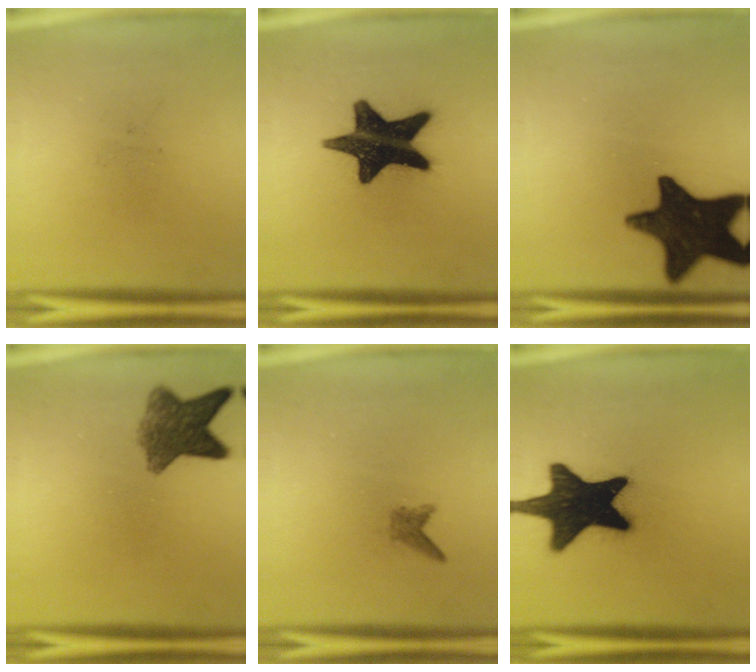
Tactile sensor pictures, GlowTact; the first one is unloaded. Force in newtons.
{"total": 17.4}
{"total": 18.1}
{"total": 7.4}
{"total": 1.2}
{"total": 19.2}